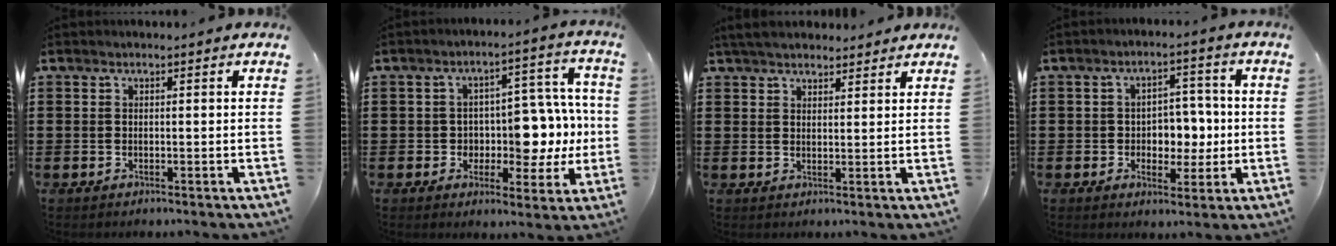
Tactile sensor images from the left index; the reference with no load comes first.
{"total": 7.8, "force": [0.2, 5.9, 5.0], "torque": [-0.076, -0.009, 0.002]}
{"total": 3.9, "force": [3.6, 0.9, 1.2], "torque": [-0.034, -0.001, 0.067]}
{"total": 5.3, "force": [-0.3, 4.4, 2.9], "torque": [-0.055, 0.007, -0.013]}